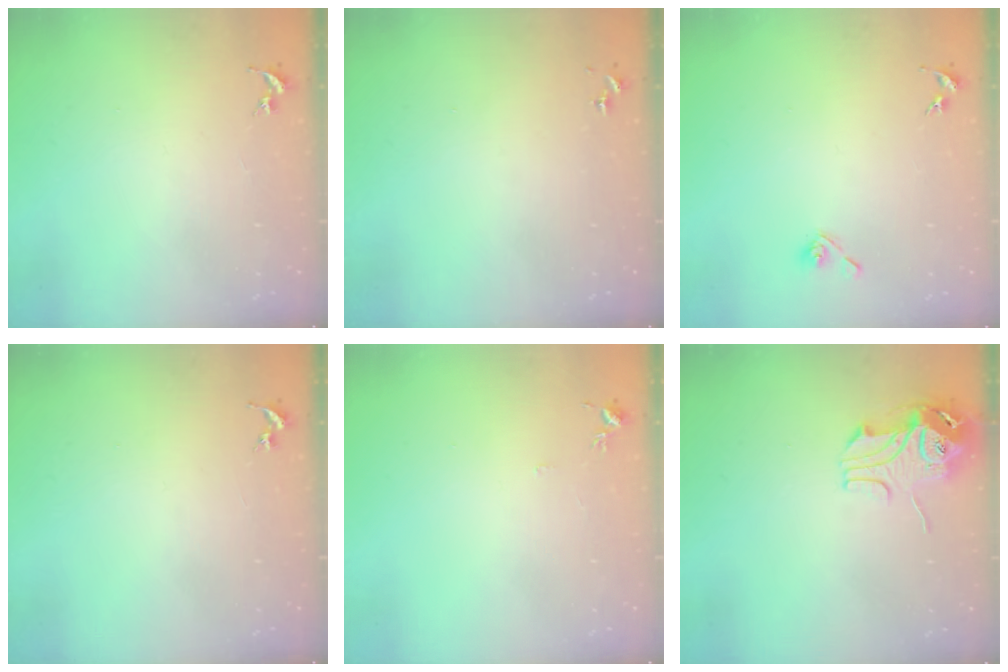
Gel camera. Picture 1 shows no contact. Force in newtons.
{"total": 0.0}
{"total": 5.3, "press": 4.9, "slide": 2.0}
{"total": 0.0}
{"total": 4.3, "press": 4.2, "slide": 0.6}
{"total": 10.9, "press": 10.9, "slide": 1.1}